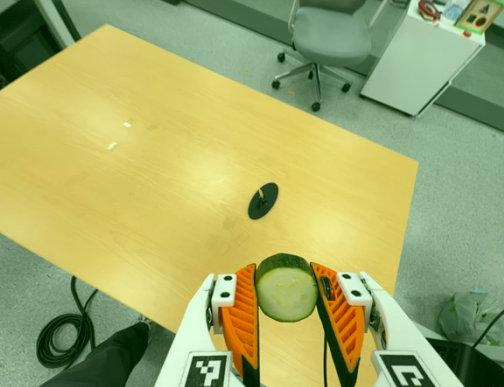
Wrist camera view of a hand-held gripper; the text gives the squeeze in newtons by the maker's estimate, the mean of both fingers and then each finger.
{"total": 13.6, "left": 14.2, "right": 13.0}